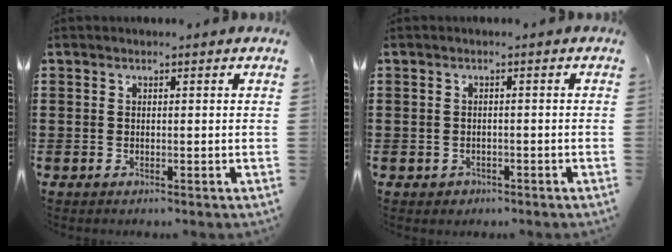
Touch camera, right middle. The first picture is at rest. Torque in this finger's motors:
{"motor_torque": [0.28, -0.20, -0.01, 0.00]}